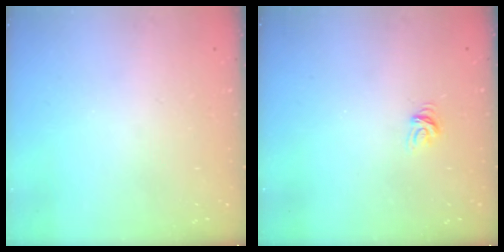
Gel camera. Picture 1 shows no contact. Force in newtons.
{"total": 4.7, "press": 4.7, "slide": 0.3}